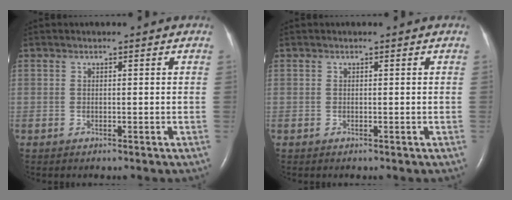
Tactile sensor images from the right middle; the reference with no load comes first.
{"total": 0.0}